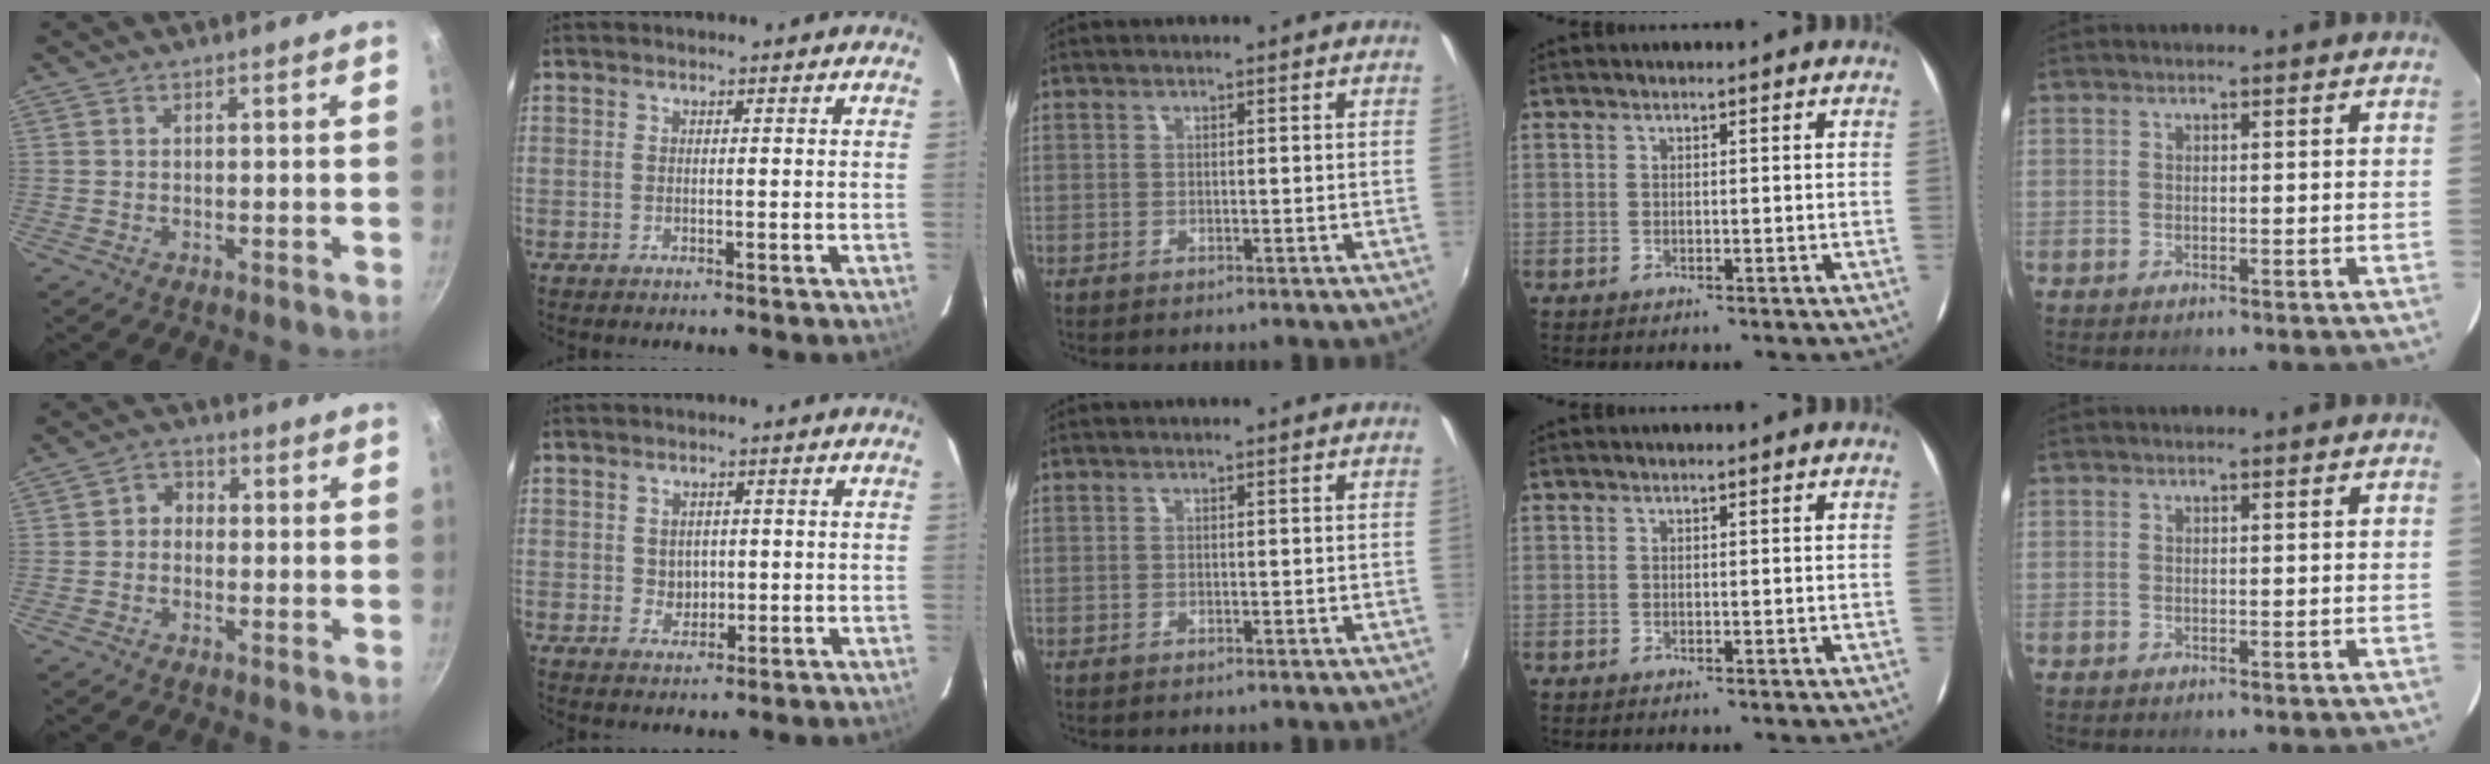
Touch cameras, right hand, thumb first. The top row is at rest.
{"thumb": {"total": 3.4, "force": [-0.4, 2.9, 1.7], "torque": [-0.011, 0.013, -0.019]}, "index": {"total": 3.1, "force": [0.2, 2.8, 1.3], "torque": [-0.019, 0.004, 0.008]}}